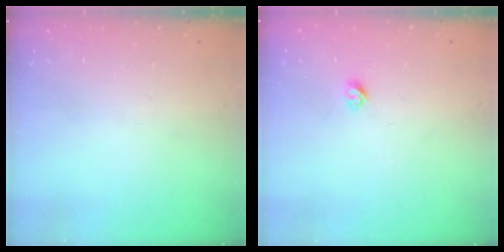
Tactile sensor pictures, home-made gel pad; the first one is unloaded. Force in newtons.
{"total": 2.7, "press": 2.6, "slide": 0.3}